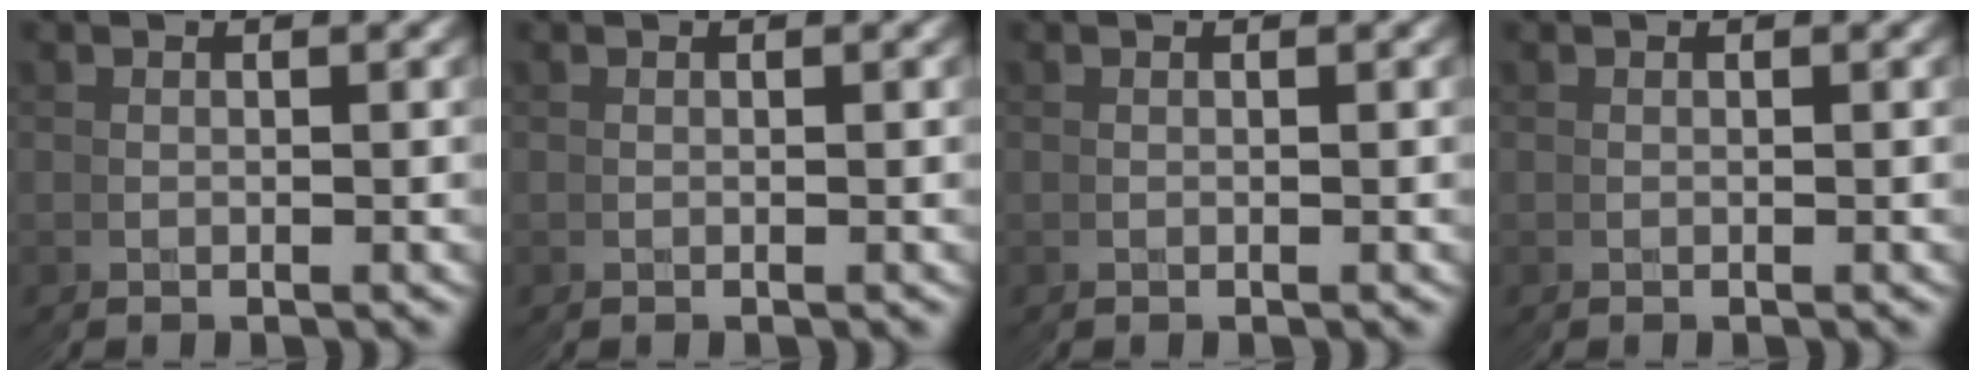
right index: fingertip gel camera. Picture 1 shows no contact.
{"total": 0.0}
{"total": 0.0}
{"total": 0.0}